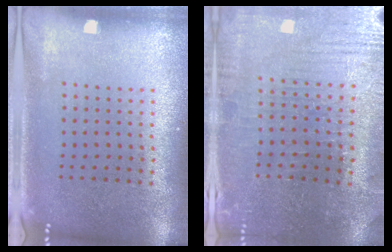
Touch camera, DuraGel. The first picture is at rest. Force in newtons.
{"total": 0.9, "press": 0.8, "slide": 0.4}